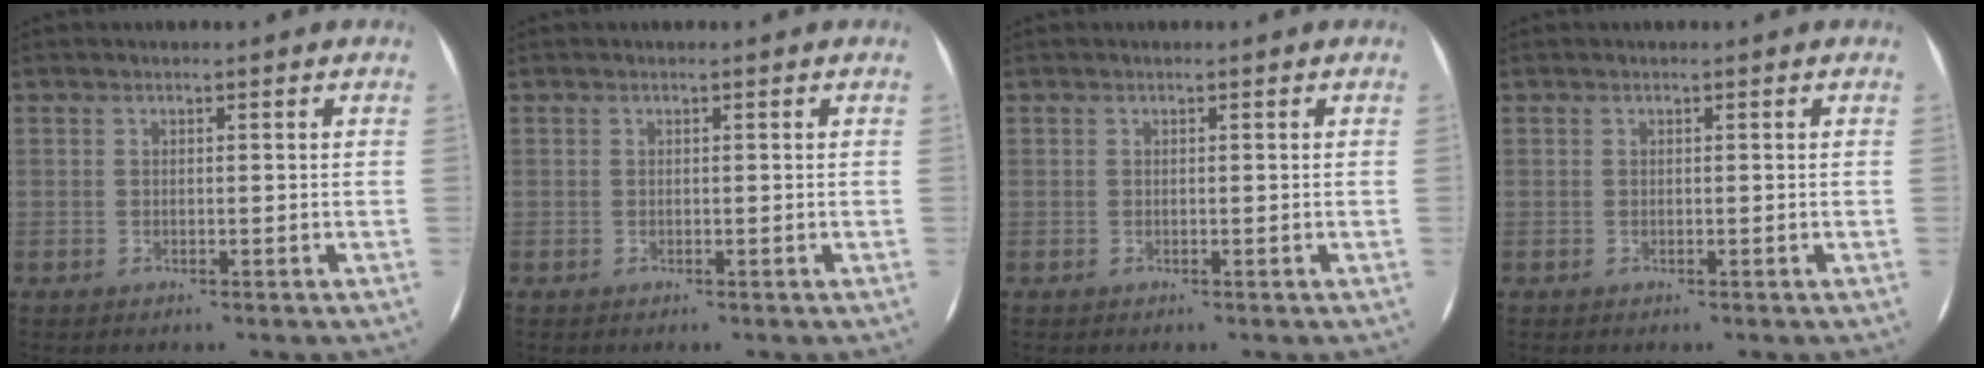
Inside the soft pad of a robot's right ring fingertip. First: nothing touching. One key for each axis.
{"total": 0.0}
{"total": 0.0}
{"total": 0.0}